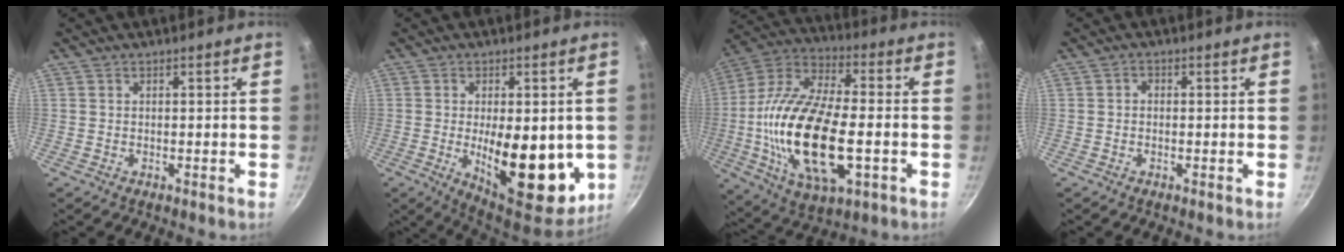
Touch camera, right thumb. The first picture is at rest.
{"total": 18.5, "force": [-2.2, 8.4, 16.3], "torque": [-0.203, -0.021, -0.019]}
{"total": 25.2, "force": [-4.0, 11.7, 22.0], "torque": [-0.424, 0.019, -0.078]}
{"total": 1.3, "force": [-0.2, 1.1, 0.7], "torque": [-0.010, 0.007, -0.005]}